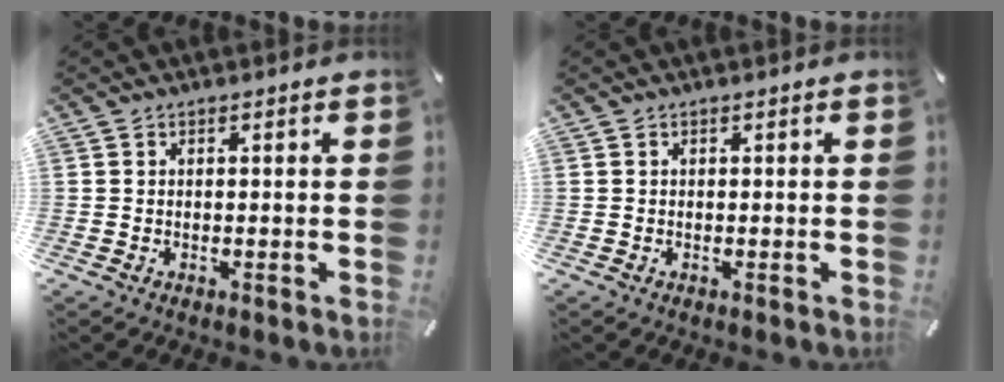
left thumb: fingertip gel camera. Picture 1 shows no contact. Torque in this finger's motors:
{"motor_torque": [-0.16, -0.17, -0.03, -0.02, 0.00]}